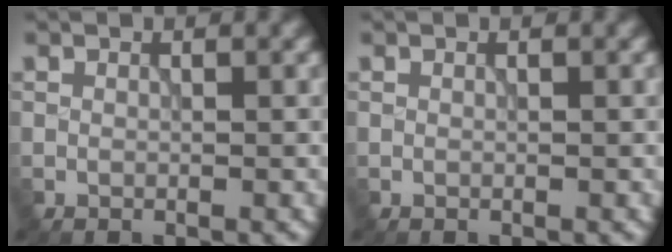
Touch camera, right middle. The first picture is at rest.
{"total": 0.0}